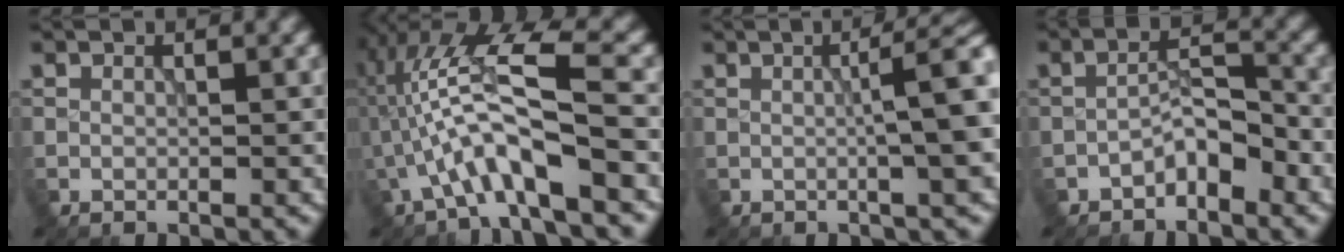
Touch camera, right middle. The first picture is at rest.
{"total": 7.4, "force": [-1.9, 1.5, 7.0], "torque": [-0.139, 0.022, -0.037]}
{"total": 7.2, "force": [0.6, 1.8, 6.9], "torque": [-0.060, 0.015, 0.002]}
{"total": 2.8, "force": [-2.0, 1.0, 1.7], "torque": [-0.023, 0.018, -0.039]}